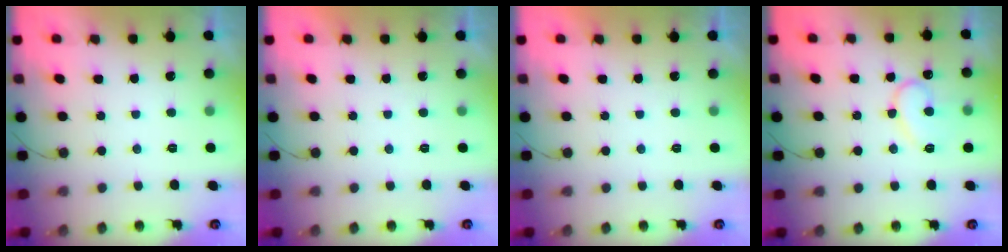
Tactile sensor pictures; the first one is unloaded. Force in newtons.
{"total": 1.9, "press": 1.9, "slide": 0.1}
{"total": 1.9, "press": 1.9, "slide": 0.1}
{"total": 11.8, "press": 11.7, "slide": 1.0}